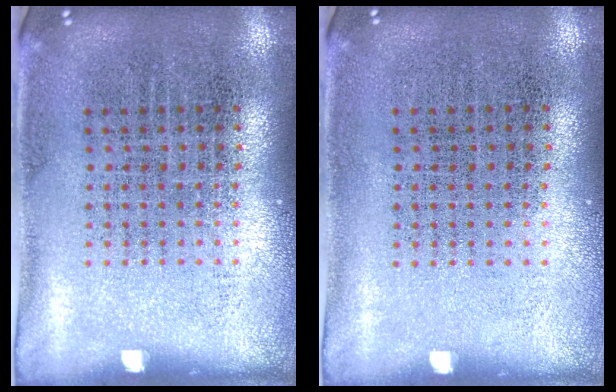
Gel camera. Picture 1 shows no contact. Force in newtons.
{"total": 0.0}